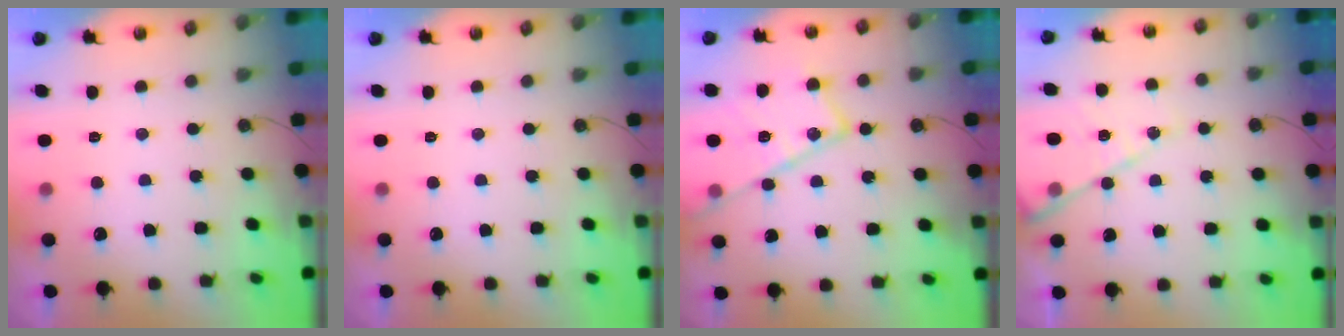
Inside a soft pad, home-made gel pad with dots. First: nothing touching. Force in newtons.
{"total": 0.0}
{"total": 19.1, "press": 19.0, "slide": 1.4}
{"total": 12.1, "press": 12.1, "slide": 1.0}